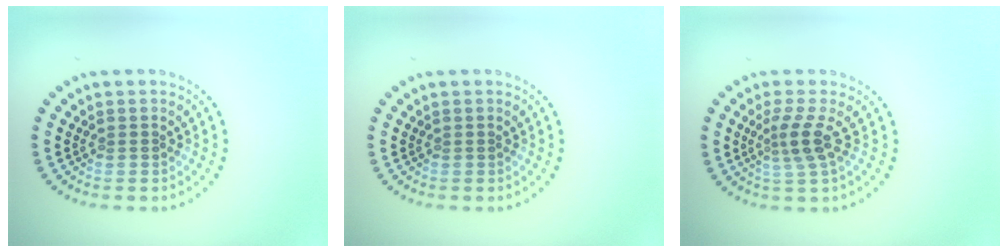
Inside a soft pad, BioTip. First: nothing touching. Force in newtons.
{"total": 0.0}
{"total": 2.5, "press": 1.8, "slide": 1.8}